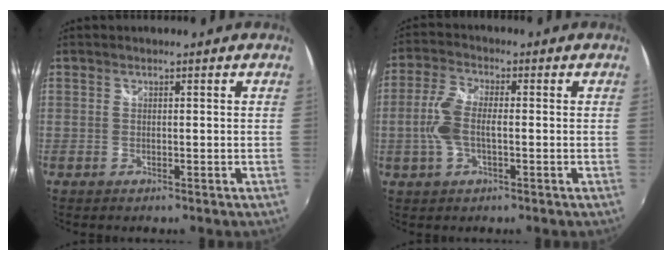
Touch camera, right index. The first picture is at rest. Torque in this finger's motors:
{"motor_torque": [0.89, -0.17, 0.46, 0.14]}